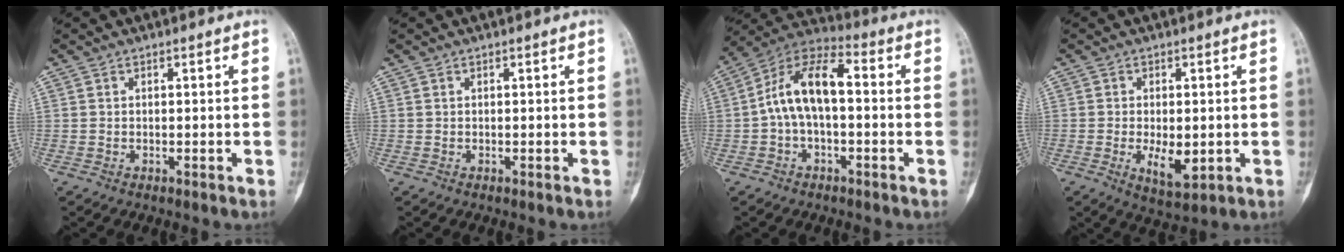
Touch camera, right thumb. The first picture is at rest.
{"total": 0.0}
{"total": 12.1, "force": [-0.2, 6.3, 10.3], "torque": [-0.183, 0.045, -0.016]}
{"total": 6.2, "force": [-1.1, 3.1, 5.3], "torque": [-0.076, -0.014, -0.012]}